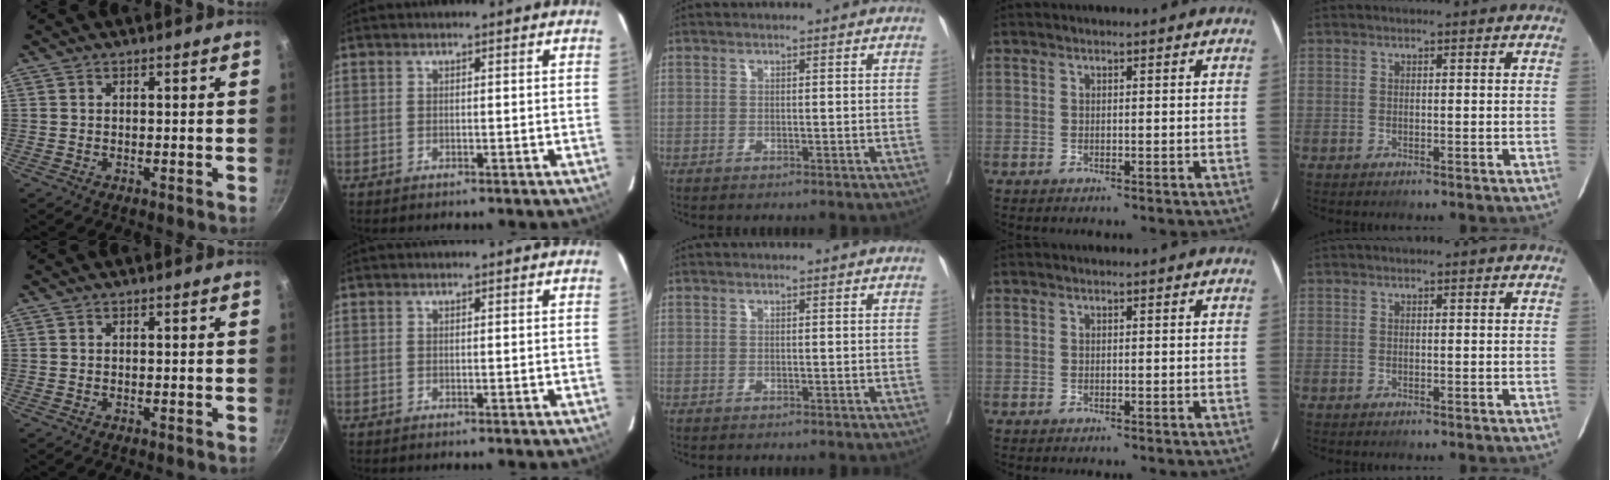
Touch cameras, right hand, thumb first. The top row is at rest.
{}